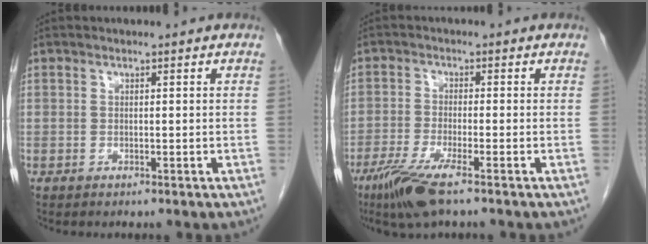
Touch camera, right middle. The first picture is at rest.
{"total": 6.1, "force": [-4.0, 0.7, 4.6], "torque": [-0.093, -0.017, -0.074]}